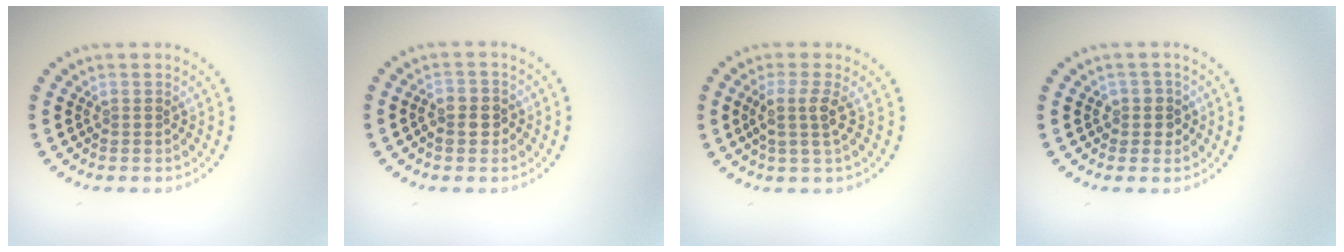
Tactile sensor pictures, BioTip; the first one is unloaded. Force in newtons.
{"total": 2.1, "press": 2.0, "slide": 0.6}
{"total": 2.3, "press": 1.8, "slide": 1.3}
{"total": 1.7, "press": 1.5, "slide": 0.9}